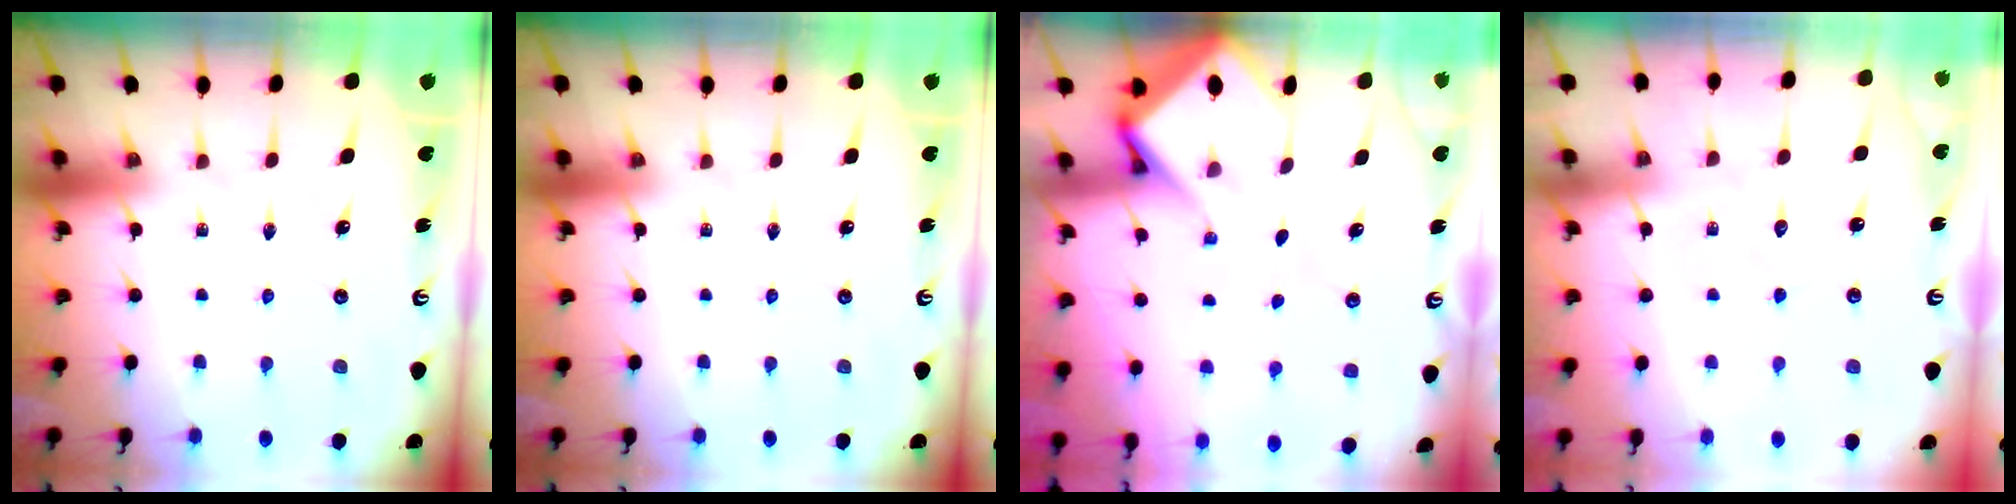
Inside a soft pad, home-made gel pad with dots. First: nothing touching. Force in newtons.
{"total": 0.0}
{"total": 5.8, "press": 5.8, "slide": 0.6}
{"total": 4.8, "press": 4.8, "slide": 0.2}